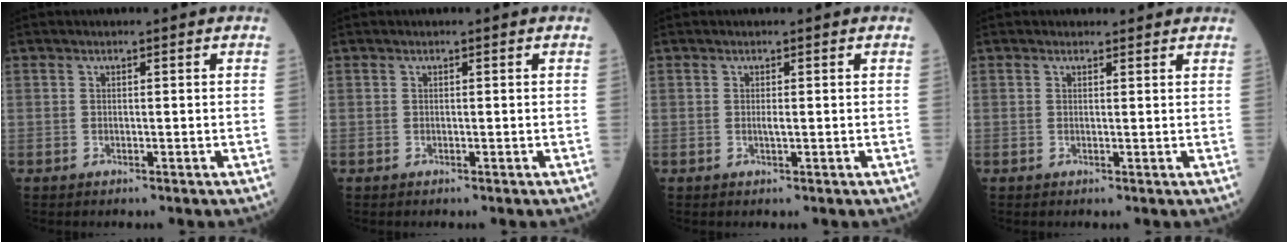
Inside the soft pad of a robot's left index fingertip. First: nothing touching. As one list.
[{"total": 0.0}, {"total": 0.6, "force": [-0.3, -0.1, 0.5], "torque": [-0.015, -0.006, -0.005]}, {"total": 1.7, "force": [1.6, 0.6, 0.0], "torque": [-0.005, 0.001, 0.013]}]